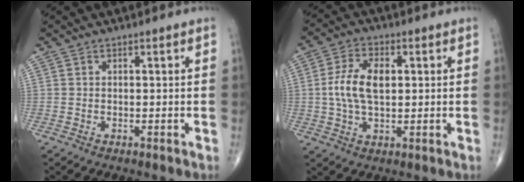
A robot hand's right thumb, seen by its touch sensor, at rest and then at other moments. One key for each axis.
{"total": 8.7, "fx": 0.8, "fy": 4.7, "fz": 7.3, "tx": -0.147, "ty": 0.009, "tz": 0.015}